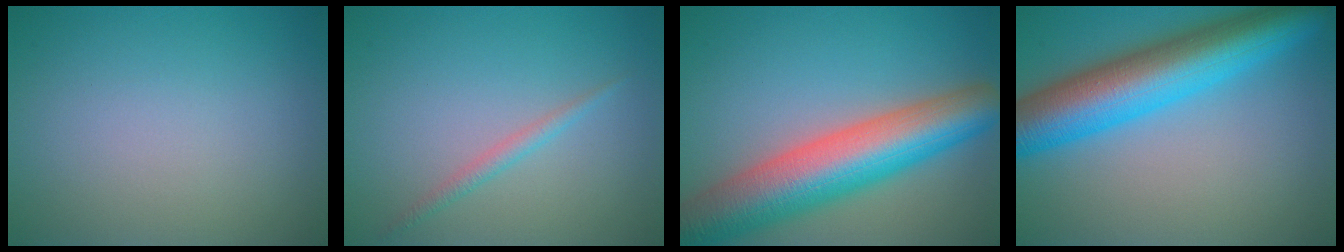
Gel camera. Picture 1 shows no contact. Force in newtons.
{"total": 1.3, "press": 1.3, "slide": 0.1}
{"total": 10.8, "press": 10.8, "slide": 0.5}
{"total": 10.3, "press": 10.3, "slide": 0.4}